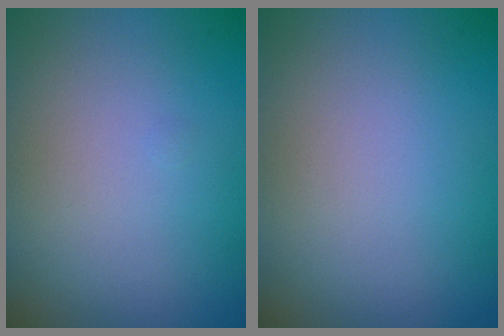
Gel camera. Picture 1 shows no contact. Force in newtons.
{"total": 0.0}